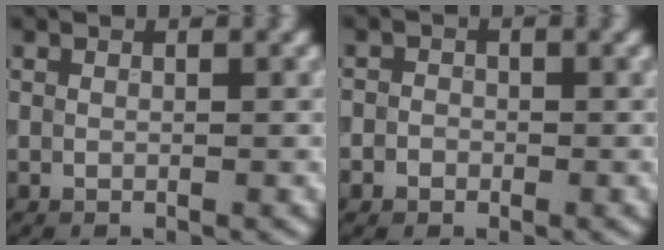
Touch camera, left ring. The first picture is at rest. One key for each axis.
{"total": 1.4, "fx": -0.4, "fy": 1.3, "fz": 0.4, "tx": 0.010, "ty": 0.005, "tz": -0.015}